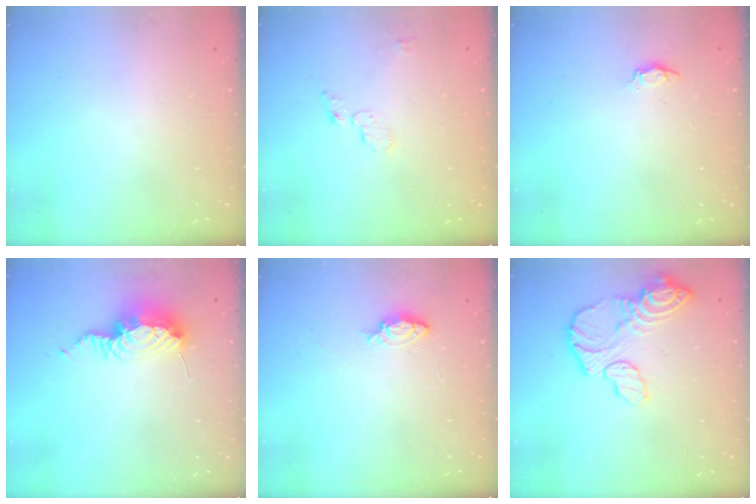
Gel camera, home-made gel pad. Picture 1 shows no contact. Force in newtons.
{"total": 4.8, "press": 4.8, "slide": 0.4}
{"total": 2.9, "press": 2.9, "slide": 0.4}
{"total": 9.2, "press": 9.1, "slide": 0.7}
{"total": 5.0, "press": 4.9, "slide": 0.8}
{"total": 14.7, "press": 14.6, "slide": 1.4}